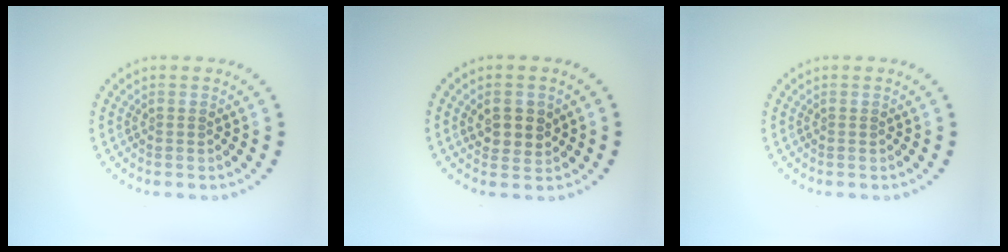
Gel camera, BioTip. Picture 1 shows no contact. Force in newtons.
{"total": 2.6, "press": 2.6, "slide": 0.6}
{"total": 0.0}